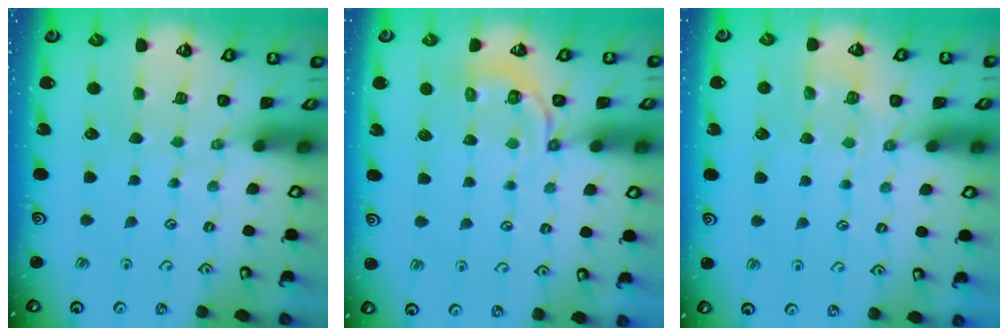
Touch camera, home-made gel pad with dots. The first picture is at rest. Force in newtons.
{"total": 4.4, "press": 3.8, "slide": 2.1}
{"total": 4.9, "press": 4.8, "slide": 1.1}